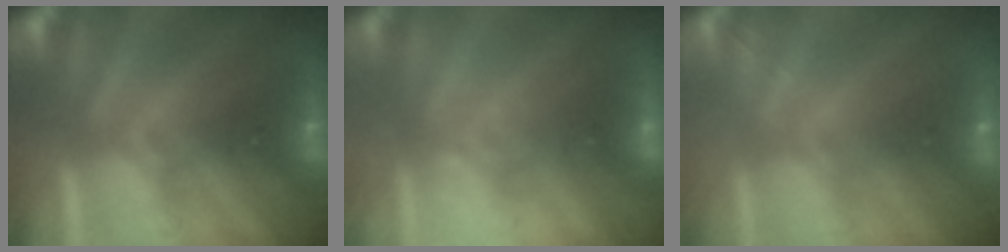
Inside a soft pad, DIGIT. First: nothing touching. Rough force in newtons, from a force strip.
{"total": 2.1}
{"total": 2.1}